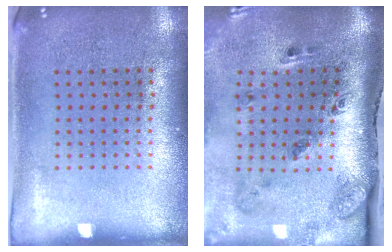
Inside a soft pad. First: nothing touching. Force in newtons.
{"total": 3.5, "press": 2.2, "slide": 2.7}